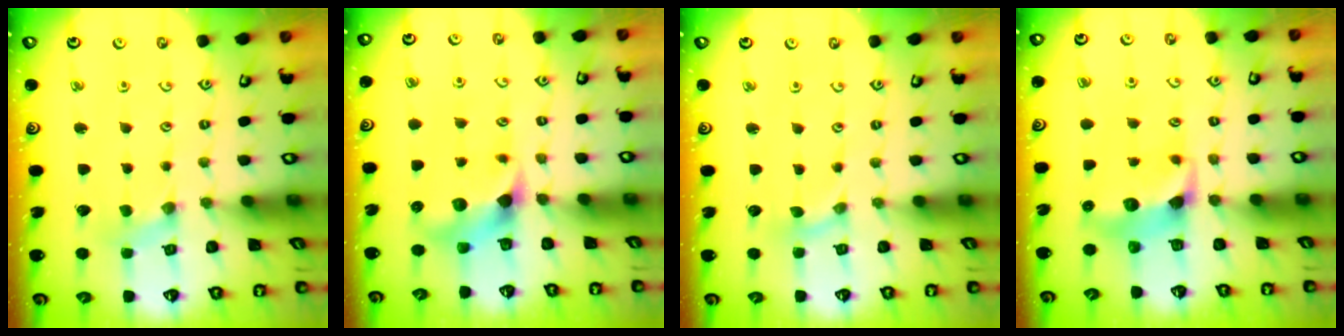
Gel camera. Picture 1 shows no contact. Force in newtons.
{"total": 6.7, "press": 6.6, "slide": 0.8}
{"total": 0.0}
{"total": 6.9, "press": 6.9, "slide": 0.7}